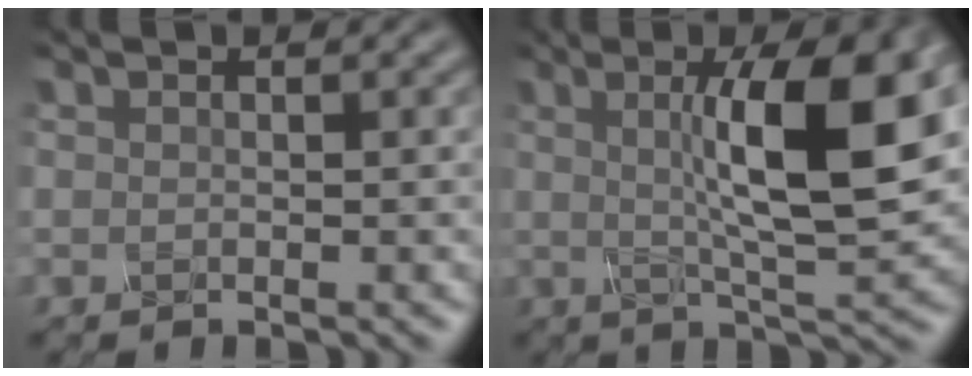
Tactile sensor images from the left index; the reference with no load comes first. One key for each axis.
{"total": 10.2, "fx": 1.8, "fy": 2.3, "fz": 9.8, "tx": -0.132, "ty": 0.007, "tz": 0.029}